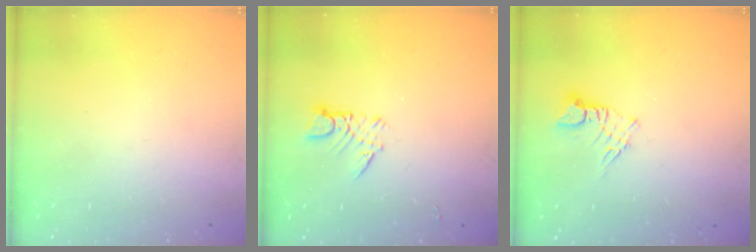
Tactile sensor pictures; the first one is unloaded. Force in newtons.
{"total": 3.7, "press": 3.7, "slide": 0.5}
{"total": 3.3, "press": 3.2, "slide": 0.3}